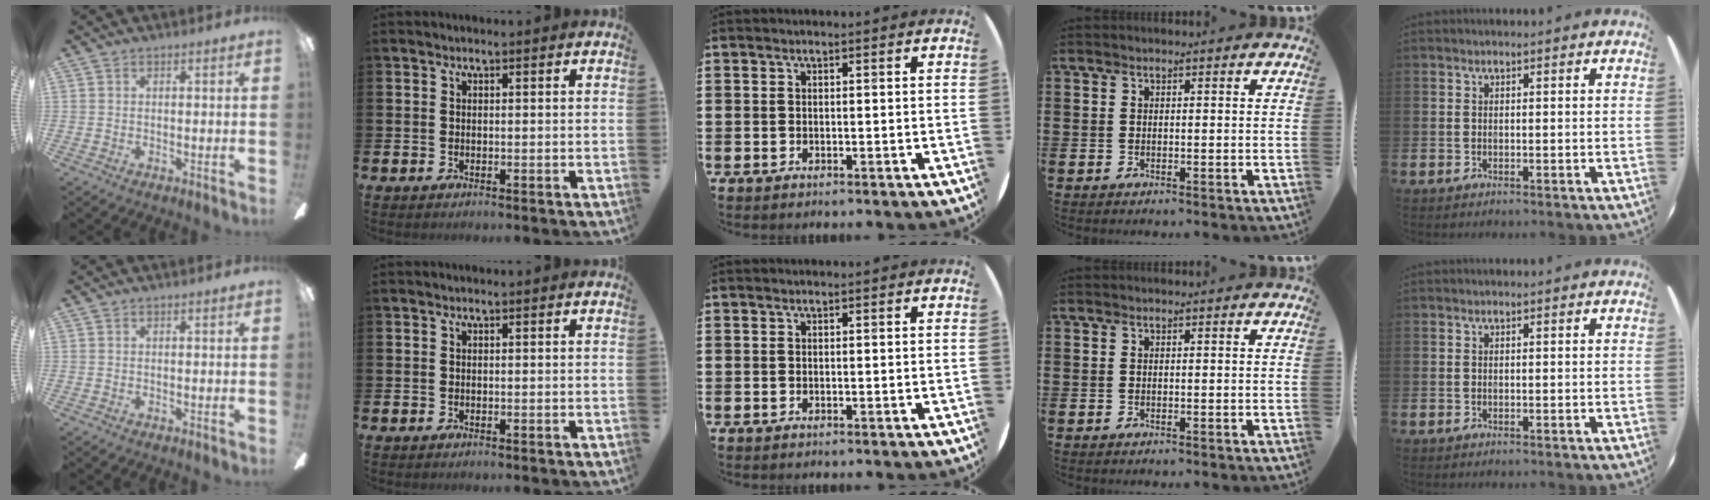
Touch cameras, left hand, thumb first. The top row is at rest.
{}